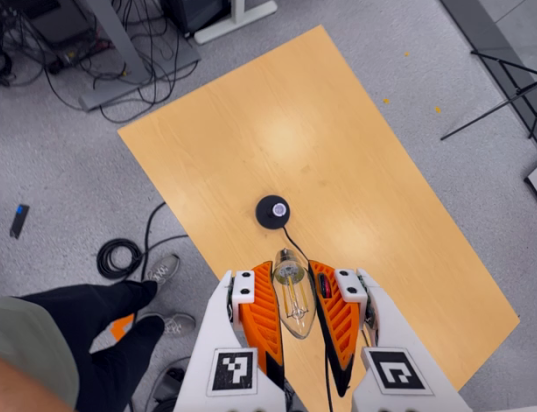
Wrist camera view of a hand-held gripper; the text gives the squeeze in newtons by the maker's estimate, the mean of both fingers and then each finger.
{"total": 21.2, "left": 22.8, "right": 19.7}